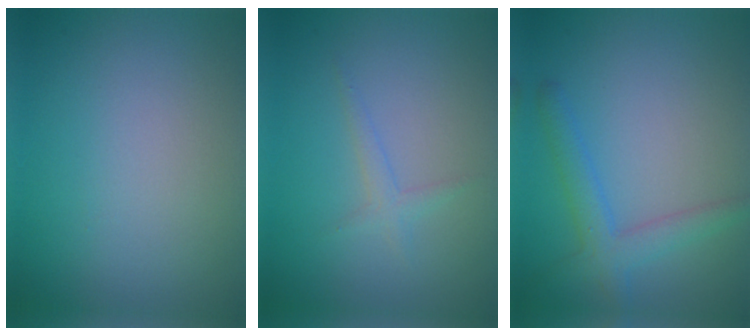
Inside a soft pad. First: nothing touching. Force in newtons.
{"total": 1.2, "press": 1.2, "slide": 0.0}
{"total": 3.1, "press": 3.1, "slide": 0.2}